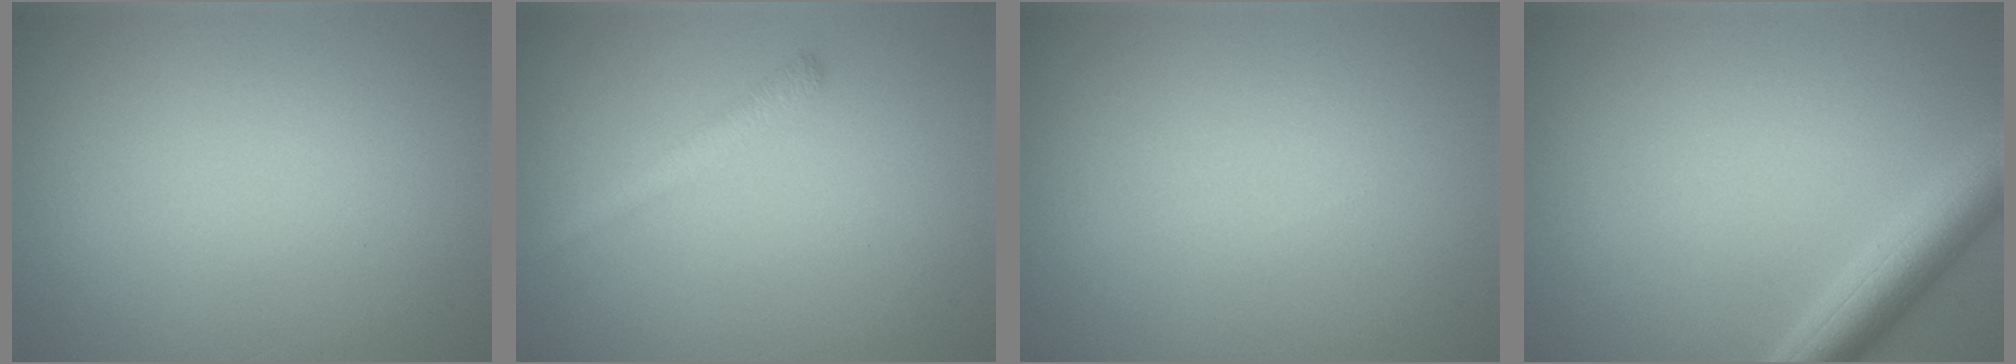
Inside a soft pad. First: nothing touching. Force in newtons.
{"total": 1.4, "press": 1.4, "slide": 0.2}
{"total": 0.0}
{"total": 4.5, "press": 4.5, "slide": 0.2}